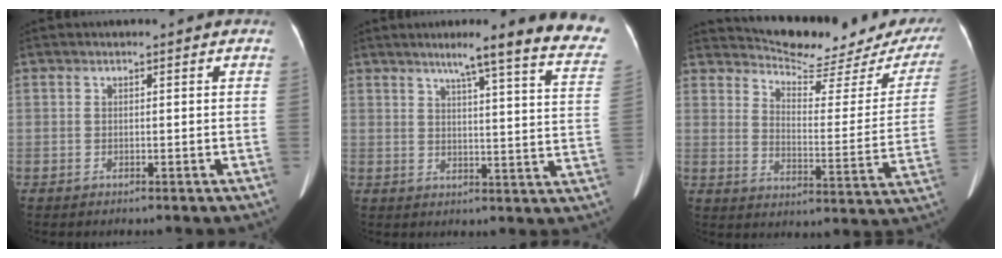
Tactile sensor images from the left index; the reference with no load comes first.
{"total": 18.1, "force": [15.0, -0.1, 10.2], "torque": [-0.120, -0.044, 0.171]}
{"total": 19.0, "force": [17.7, 3.0, 6.2], "torque": [-0.082, -0.065, 0.217]}